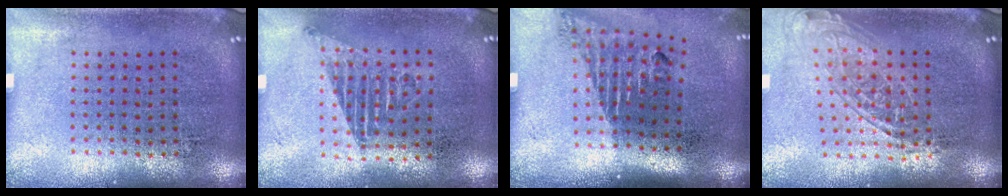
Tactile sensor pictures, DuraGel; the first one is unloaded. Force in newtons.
{"total": 1.2, "press": 1.0, "slide": 0.7}
{"total": 1.7, "press": 1.1, "slide": 1.3}
{"total": 1.6, "press": 1.3, "slide": 0.9}